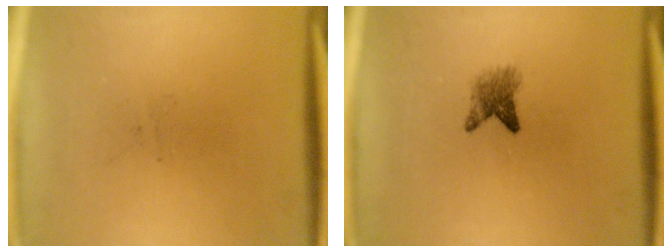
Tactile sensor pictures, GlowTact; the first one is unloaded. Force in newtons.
{"total": 2.7}